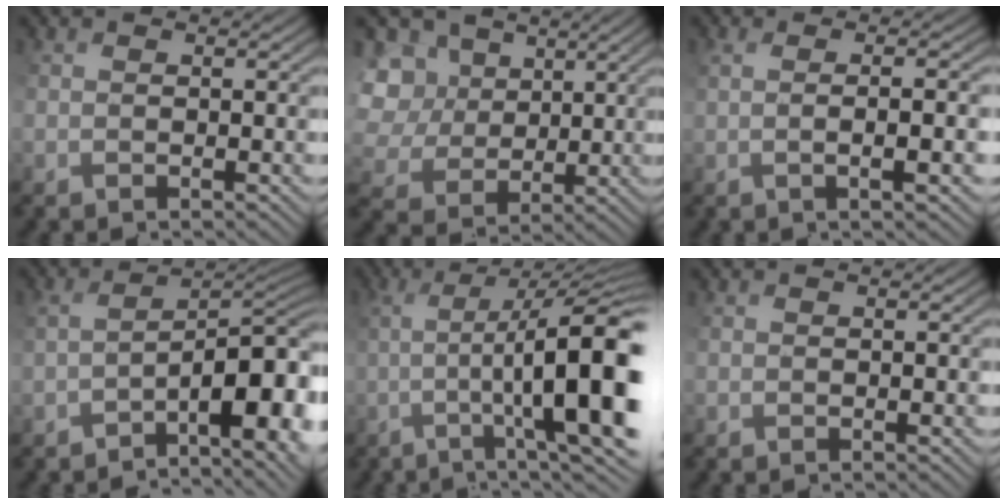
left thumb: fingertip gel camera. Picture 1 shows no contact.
{"total": 10.5, "force": [4.9, 8.6, 3.4], "torque": [-0.154, 0.035, 0.100]}
{"total": 4.6, "force": [-0.1, 1.2, 4.4], "torque": [-0.062, 0.001, 0.006]}
{"total": 10.5, "force": [-4.8, 3.5, 8.7], "torque": [-0.099, 0.011, -0.056]}
{"total": 14.4, "force": [-0.5, 3.5, 13.9], "torque": [-0.209, -0.007, 0.028]}
{"total": 0.0}